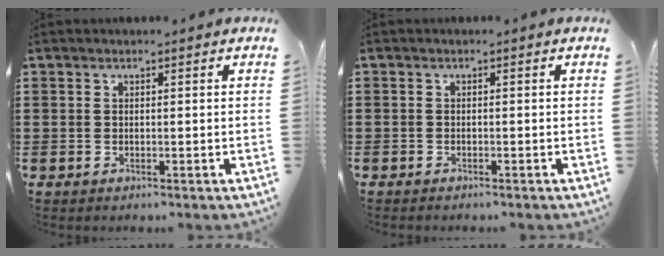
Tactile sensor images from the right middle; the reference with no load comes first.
{"total": 0.6, "force": [-0.6, 0.1, 0.1], "torque": [-0.002, 0.000, -0.012]}